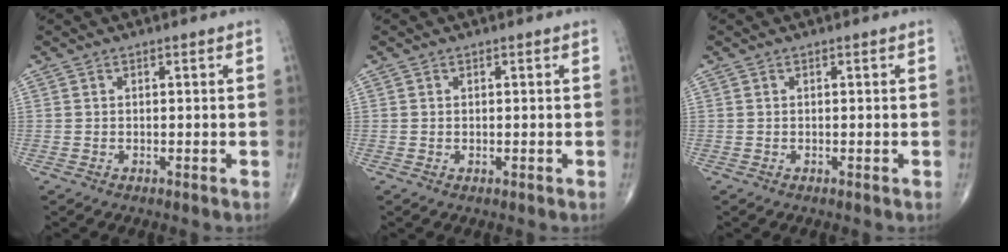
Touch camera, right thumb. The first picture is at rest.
{"total": 0.0}
{"total": 0.0}